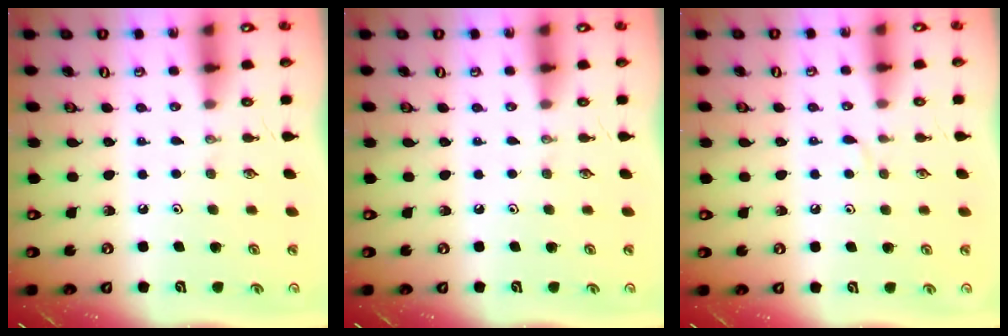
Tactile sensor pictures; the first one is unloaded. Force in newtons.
{"total": 0.0}
{"total": 3.1, "press": 3.1, "slide": 0.5}